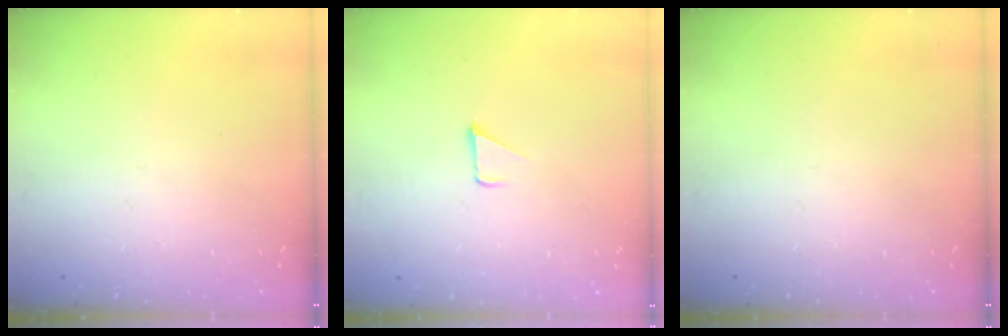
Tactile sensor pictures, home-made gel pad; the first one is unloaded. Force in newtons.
{"total": 1.7, "press": 1.7, "slide": 0.1}
{"total": 0.0}